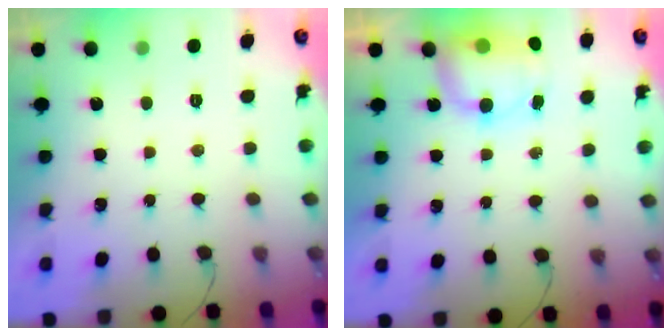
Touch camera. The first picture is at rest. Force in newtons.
{"total": 7.6, "press": 7.2, "slide": 2.3}